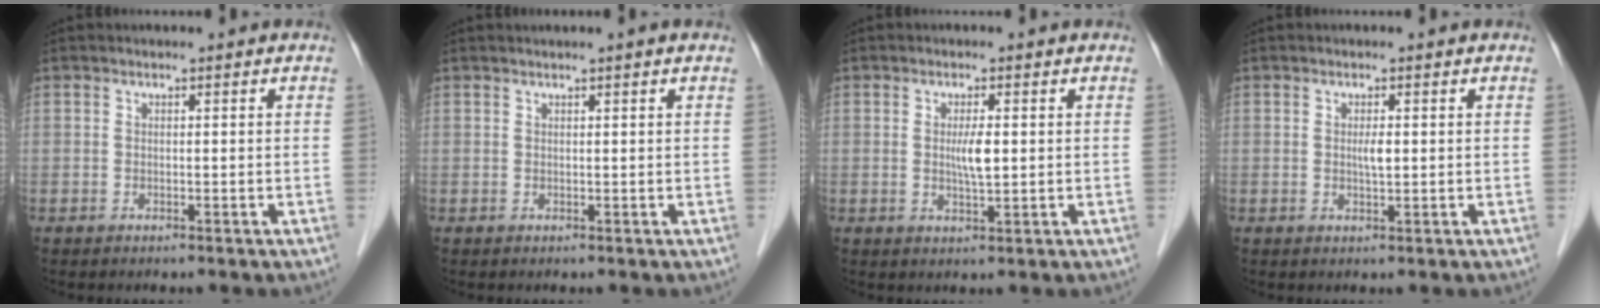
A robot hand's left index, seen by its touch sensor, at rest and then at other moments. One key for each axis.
{"total": 1.1, "fx": 0.9, "fy": -0.3, "fz": 0.7, "tx": -0.016, "ty": 0.007, "tz": 0.021}
{"total": 2.9, "fx": 0.3, "fy": 0.4, "fz": 2.9, "tx": -0.055, "ty": -0.003, "tz": 0.007}
{"total": 1.5, "fx": 0.2, "fy": 0.2, "fz": 1.5, "tx": -0.027, "ty": 0.000, "tz": 0.004}